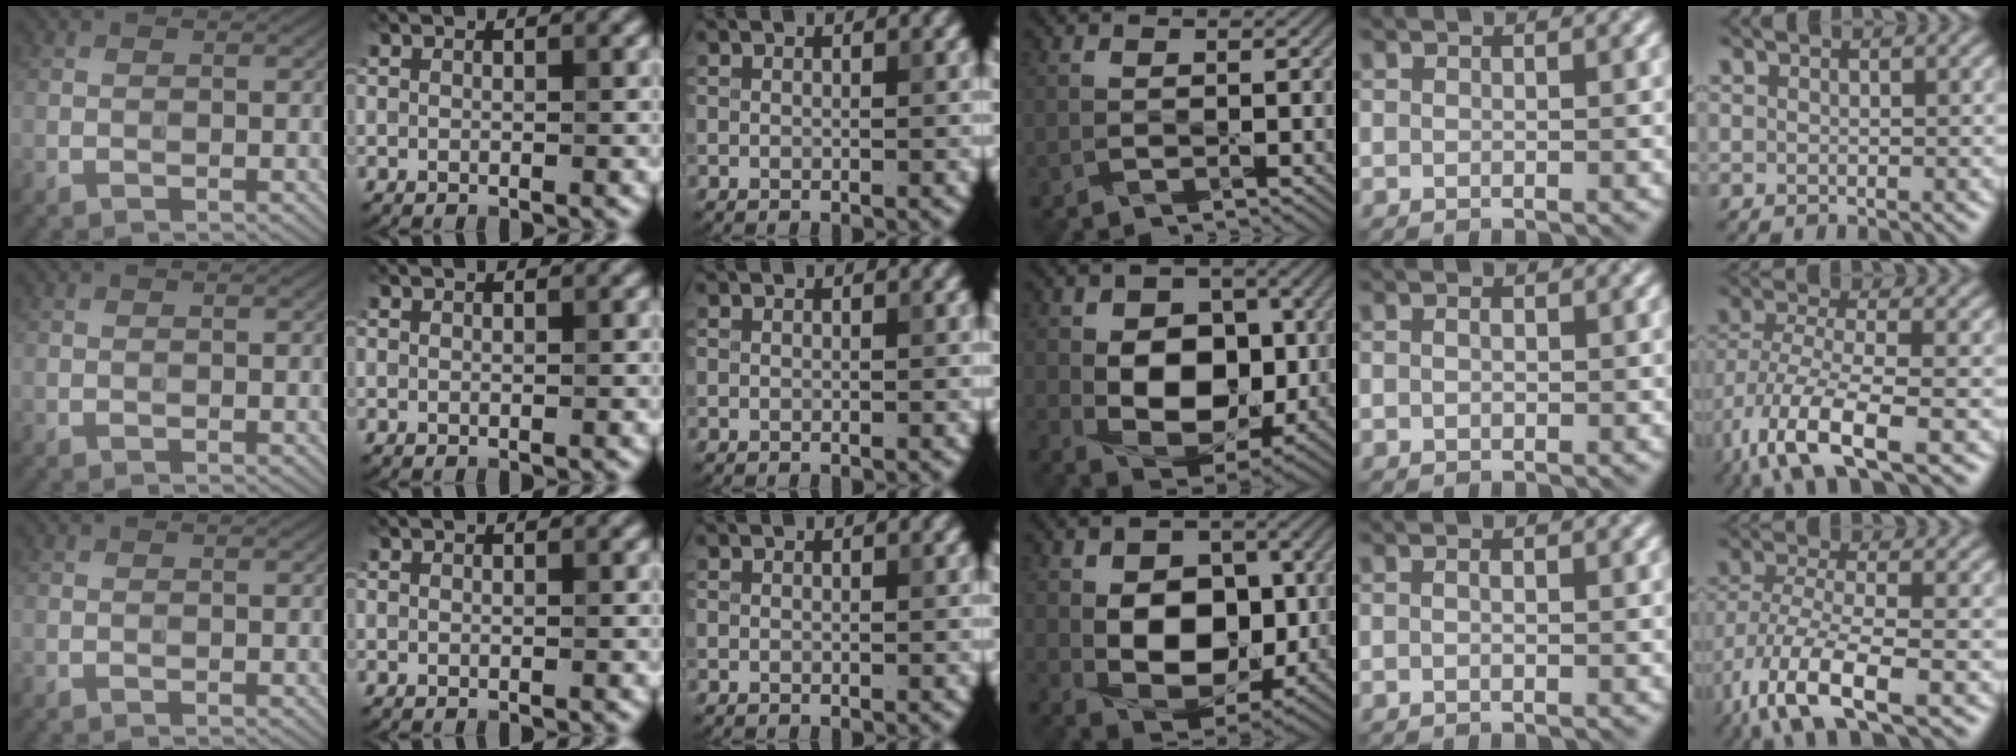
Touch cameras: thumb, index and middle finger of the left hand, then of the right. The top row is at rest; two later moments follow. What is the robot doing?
{"motion": "wipe", "object": "phone"}